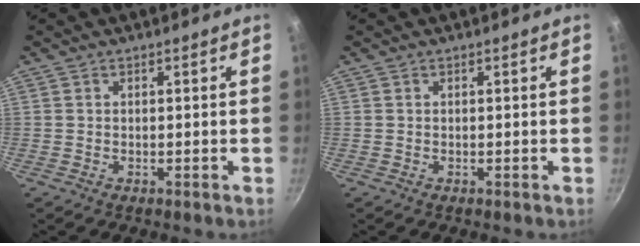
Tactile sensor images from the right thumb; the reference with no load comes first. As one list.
[{"total": 0.0}]